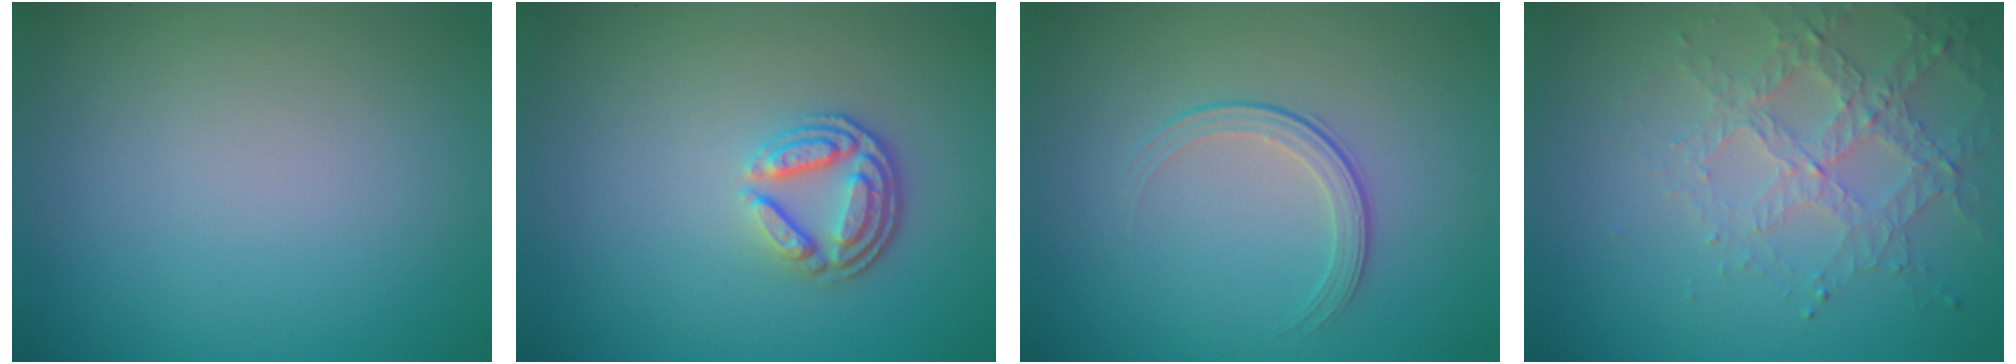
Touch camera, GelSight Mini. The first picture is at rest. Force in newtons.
{"total": 3.6, "press": 2.8, "slide": 2.2}
{"total": 1.9, "press": 1.3, "slide": 1.5}
{"total": 3.1, "press": 3.0, "slide": 0.8}